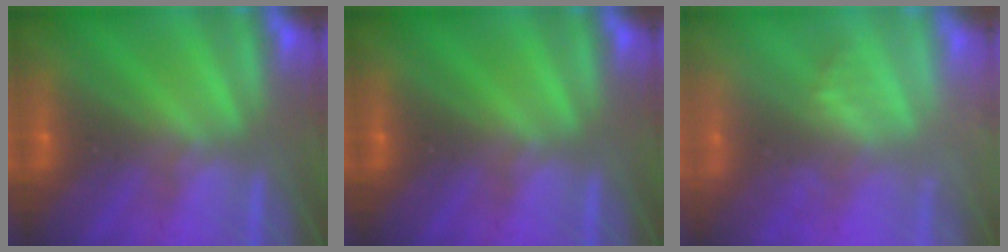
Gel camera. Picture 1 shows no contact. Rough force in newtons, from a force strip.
{"total": 0.0}
{"total": 2.1}